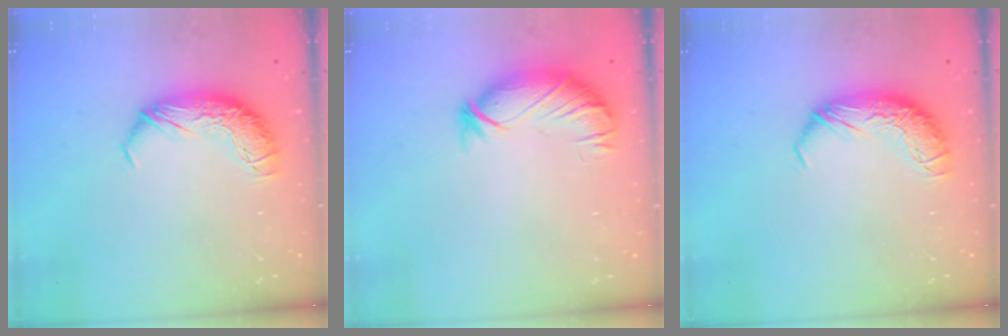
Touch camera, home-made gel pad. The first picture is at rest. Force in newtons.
{"total": 3.7, "press": 3.2, "slide": 1.8}
{"total": 0.0}